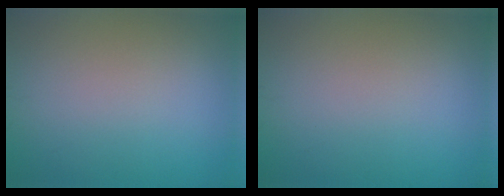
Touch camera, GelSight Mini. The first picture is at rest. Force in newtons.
{"total": 0.0}